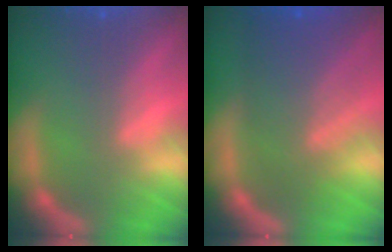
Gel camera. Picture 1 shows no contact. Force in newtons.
{"total": 8.1}